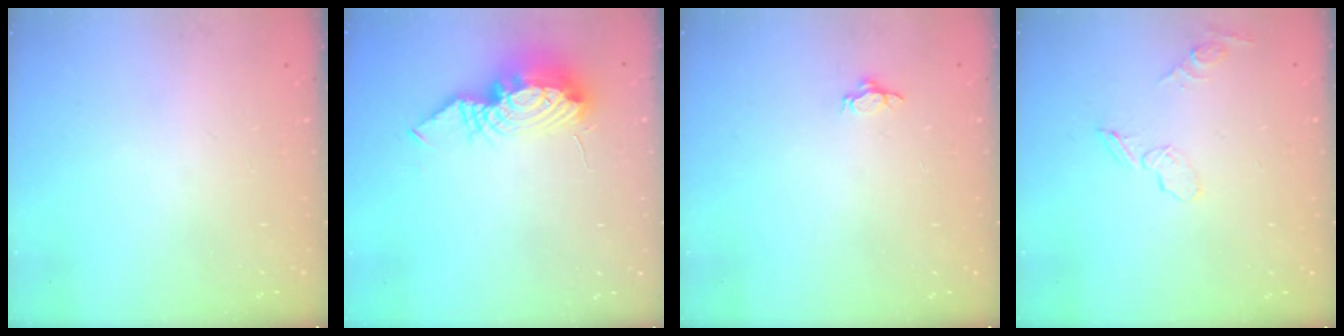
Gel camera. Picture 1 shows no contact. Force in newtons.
{"total": 12.9, "press": 12.9, "slide": 0.8}
{"total": 2.7, "press": 2.6, "slide": 1.0}
{"total": 6.9, "press": 6.9, "slide": 0.9}